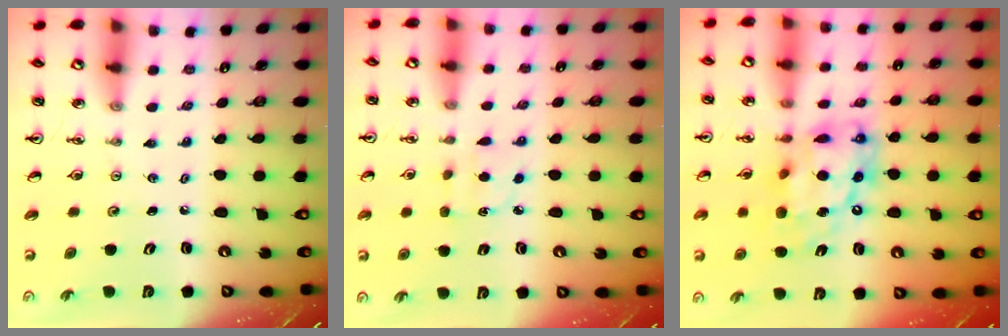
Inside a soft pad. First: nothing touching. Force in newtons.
{"total": 3.6, "press": 3.6, "slide": 0.5}
{"total": 16.3, "press": 16.2, "slide": 1.2}